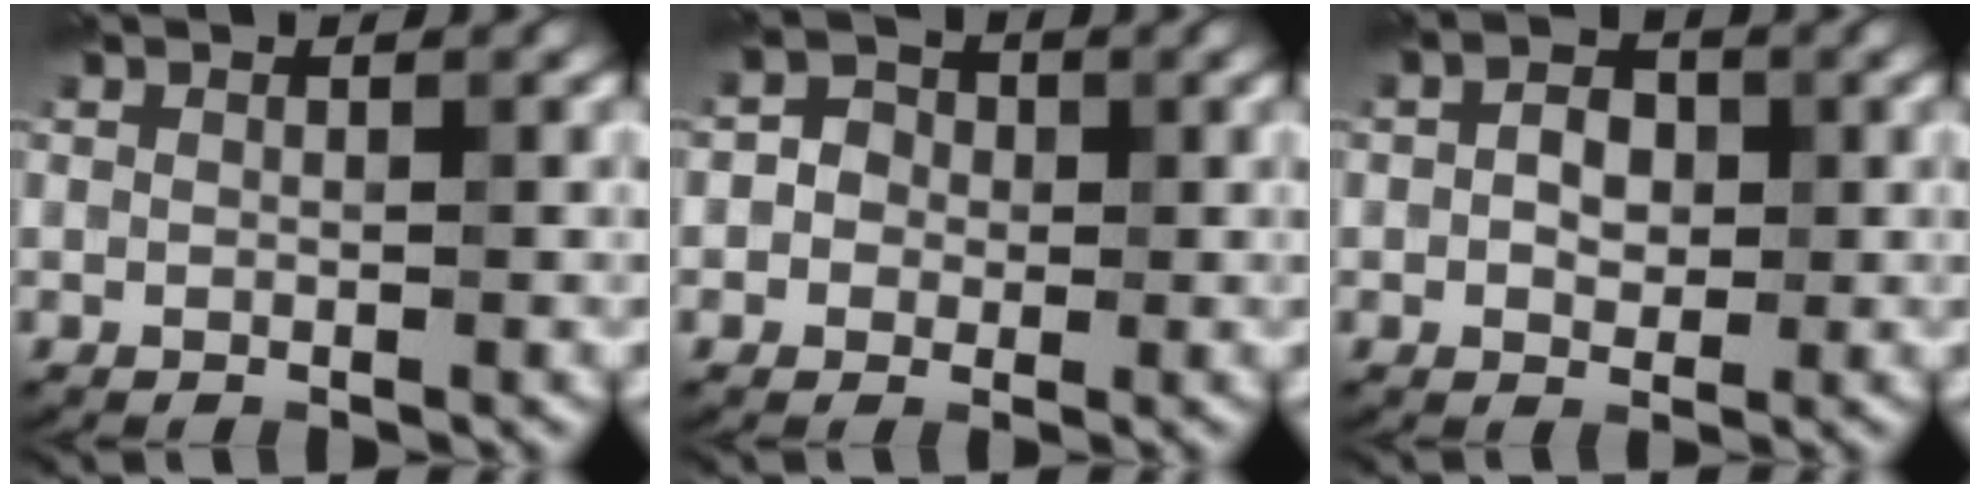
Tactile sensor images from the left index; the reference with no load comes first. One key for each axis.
{"total": 2.1, "fx": -0.2, "fy": 2.0, "fz": 0.7, "tx": 0.004, "ty": 0.006, "tz": -0.013}
{"total": 2.4, "fx": 0.0, "fy": 1.7, "fz": 1.8, "tx": -0.030, "ty": 0.009, "tz": -0.006}